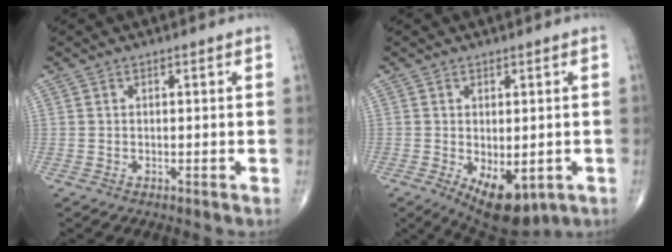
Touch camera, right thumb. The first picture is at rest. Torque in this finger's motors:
{"motor_torque": [-0.12, 0.87, 0.48, 0.21, 0.24]}